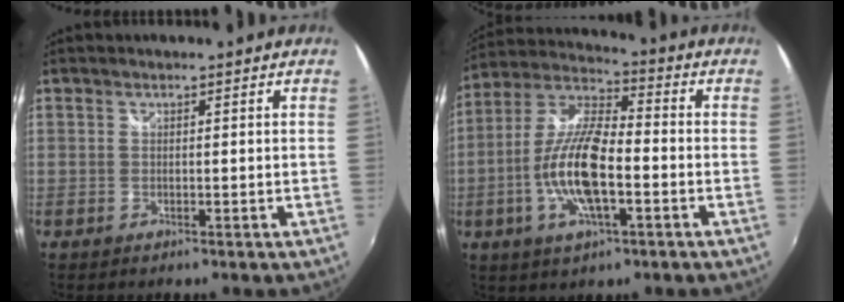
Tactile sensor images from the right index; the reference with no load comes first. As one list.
[{"total": 14.1, "force": [-3.8, 4.6, 12.7], "torque": [-0.263, -0.001, -0.076]}]